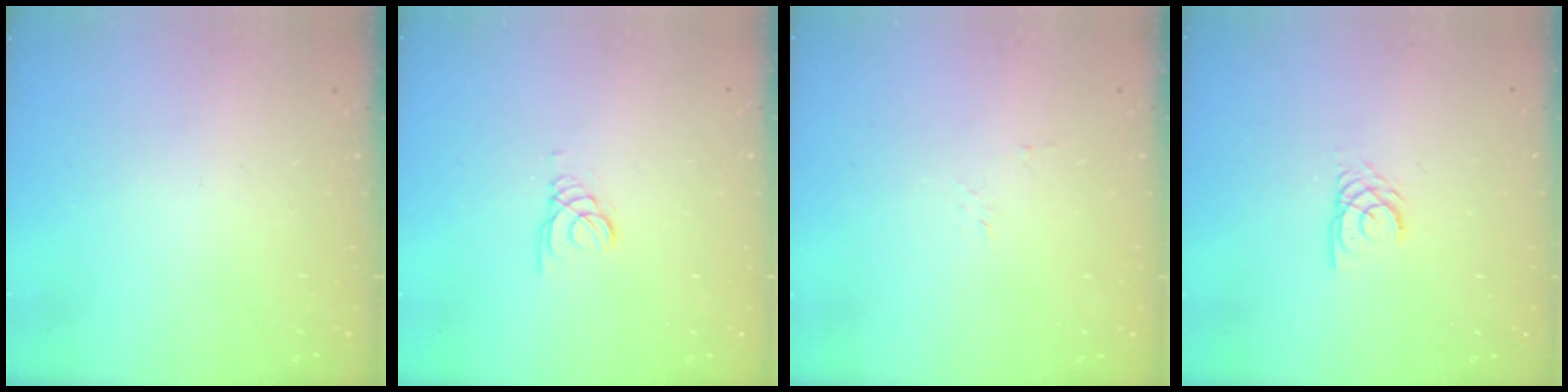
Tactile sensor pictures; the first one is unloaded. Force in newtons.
{"total": 1.0, "press": 1.0, "slide": 0.1}
{"total": 2.7, "press": 2.7, "slide": 0.3}
{"total": 2.3, "press": 2.3, "slide": 0.1}